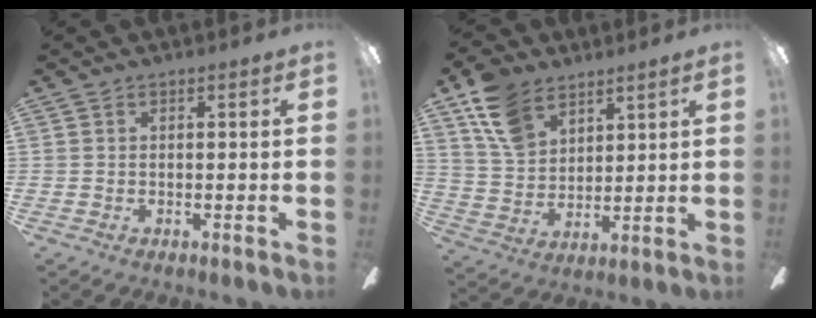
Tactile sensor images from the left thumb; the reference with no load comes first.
{"total": 12.0, "force": [8.2, 7.0, 5.1], "torque": [-0.113, -0.025, 0.164]}